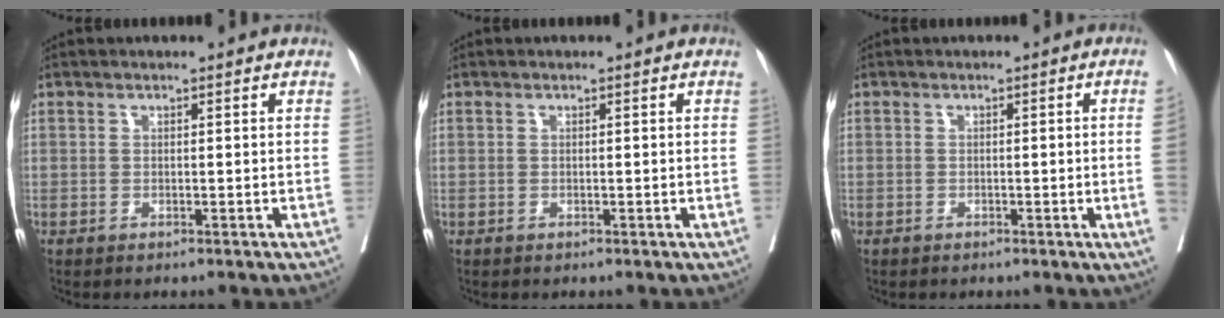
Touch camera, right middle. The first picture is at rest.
{"total": 0.0}
{"total": 2.7, "force": [-0.5, -0.9, 2.5], "torque": [-0.035, -0.004, -0.006]}